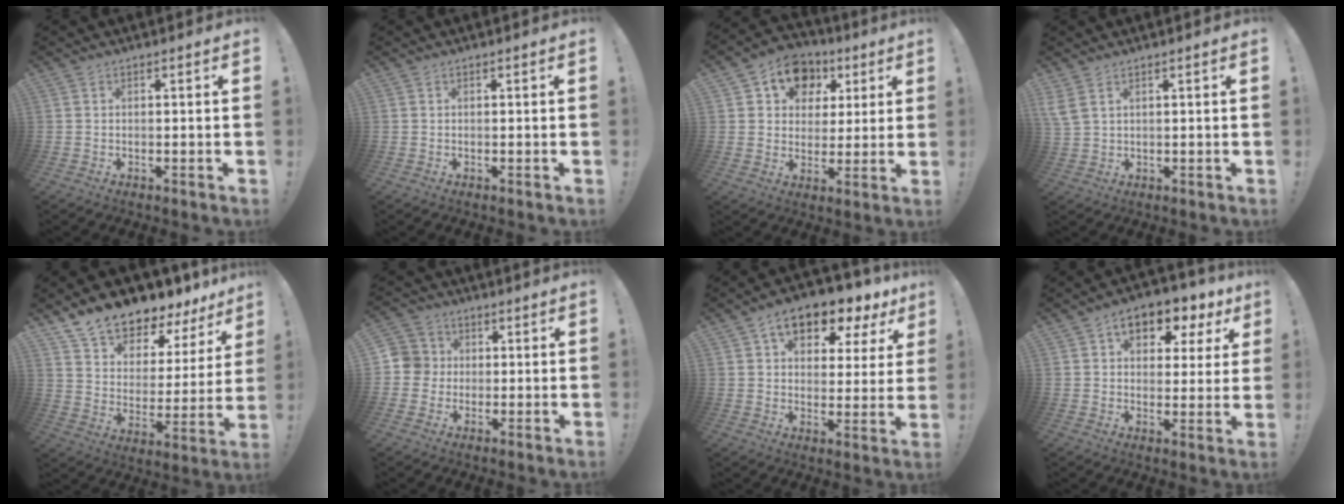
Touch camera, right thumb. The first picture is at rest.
{"total": 0.0}
{"total": 11.4, "force": [4.7, 9.4, 4.4], "torque": [-0.063, -0.018, 0.093]}
{"total": 4.0, "force": [2.4, 1.6, 2.7], "torque": [-0.069, -0.008, 0.048]}
{"total": 11.4, "force": [10.4, 3.7, 2.8], "torque": [-0.061, -0.095, 0.185]}
{"total": 6.7, "force": [-0.2, 6.5, 1.3], "torque": [-0.020, 0.007, -0.002]}
{"total": 11.0, "force": [6.5, 5.8, 6.6], "torque": [-0.103, -0.037, 0.116]}
{"total": 9.3, "force": [4.3, 5.8, 5.9], "torque": [-0.081, -0.021, 0.078]}